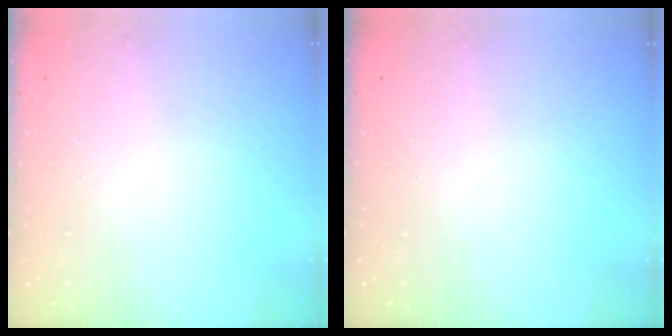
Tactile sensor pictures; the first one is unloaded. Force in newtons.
{"total": 0.0}